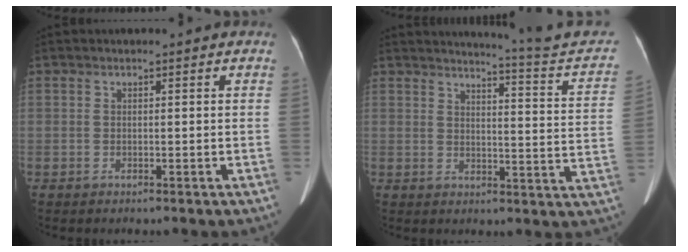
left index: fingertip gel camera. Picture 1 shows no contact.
{"total": 14.0, "force": [13.5, -1.2, 3.6], "torque": [-0.045, -0.081, 0.144]}